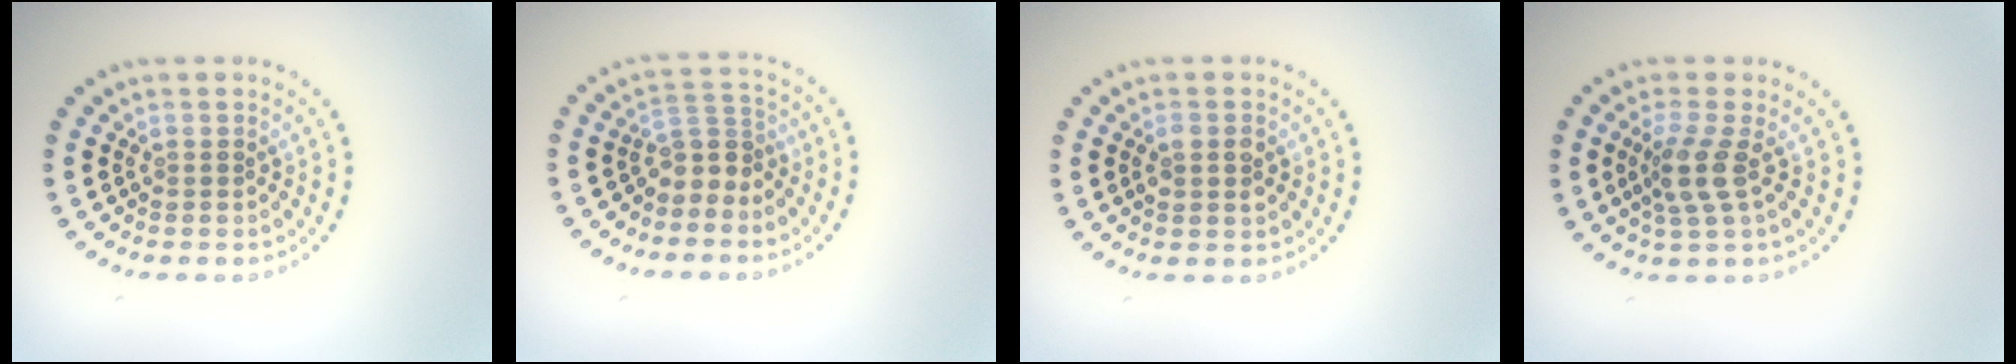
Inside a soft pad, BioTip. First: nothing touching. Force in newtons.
{"total": 2.8, "press": 2.0, "slide": 1.9}
{"total": 1.6, "press": 1.6, "slide": 0.2}
{"total": 2.7, "press": 2.1, "slide": 1.7}